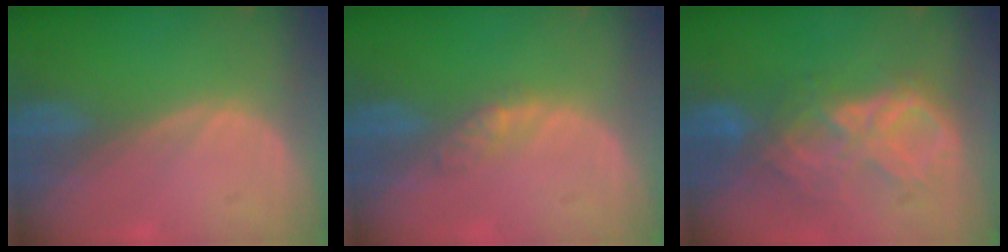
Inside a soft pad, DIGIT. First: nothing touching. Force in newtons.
{"total": 2.6, "press": 2.3, "slide": 1.3}
{"total": 9.2, "press": 7.9, "slide": 4.7}